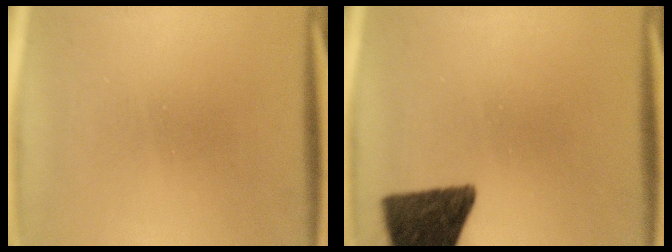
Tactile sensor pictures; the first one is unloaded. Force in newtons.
{"total": 12.9}